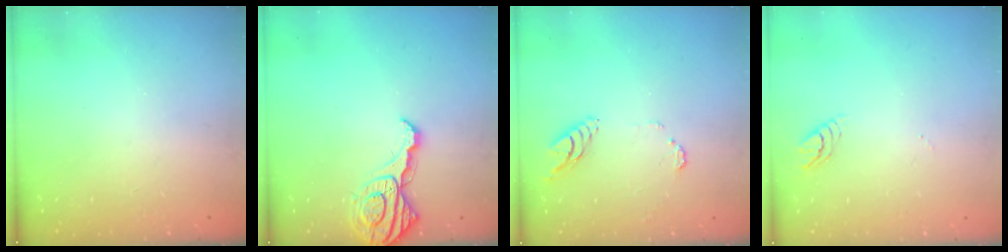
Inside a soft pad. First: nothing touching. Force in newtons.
{"total": 12.1, "press": 12.0, "slide": 0.9}
{"total": 8.9, "press": 8.8, "slide": 0.8}
{"total": 3.5, "press": 3.5, "slide": 0.6}